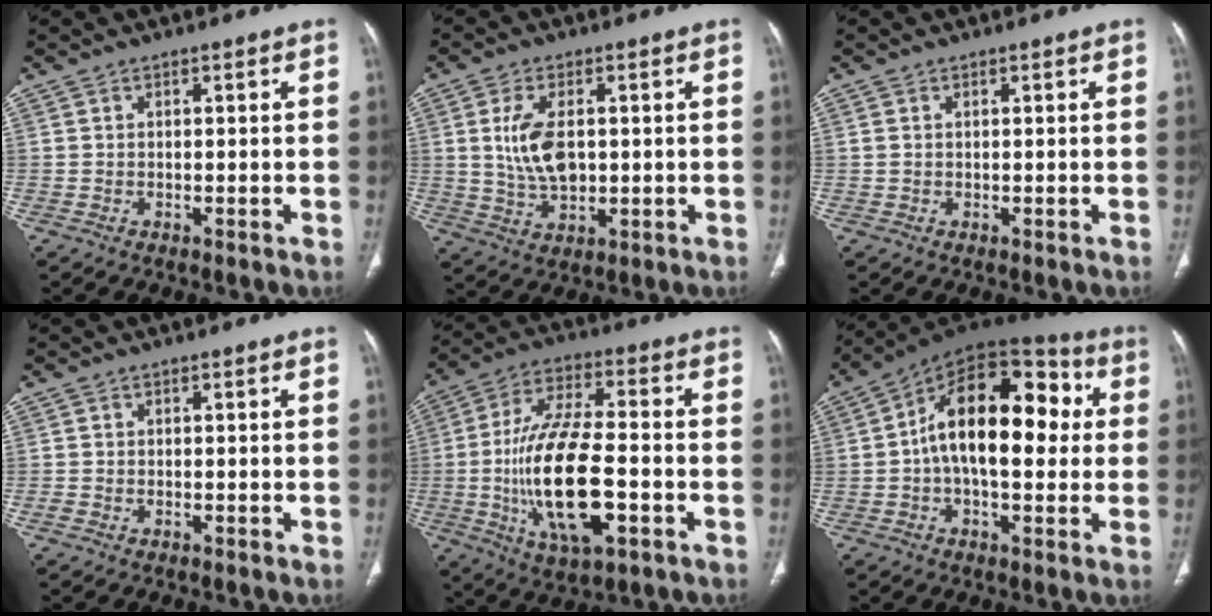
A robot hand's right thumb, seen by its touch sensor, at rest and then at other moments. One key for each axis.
{"total": 8.7, "fx": 1.1, "fy": 4.9, "fz": 7.1, "tx": -0.136, "ty": -0.006, "tz": 0.028}
{"total": 0.5, "fx": 0.1, "fy": 0.3, "fz": 0.4, "tx": -0.014, "ty": 0.011, "tz": 0.007}
{"total": 0.7, "fx": -0.4, "fy": 0.5, "fz": 0.3, "tx": -0.011, "ty": 0.001, "tz": -0.008}
{"total": 19.9, "fx": -4.2, "fy": 7.8, "fz": 17.8, "tx": -0.343, "ty": 0.015, "tz": -0.068}
{"total": 20.4, "fx": 1.7, "fy": 11.0, "fz": 17.1, "tx": -0.239, "ty": 0.038, "tz": 0.013}